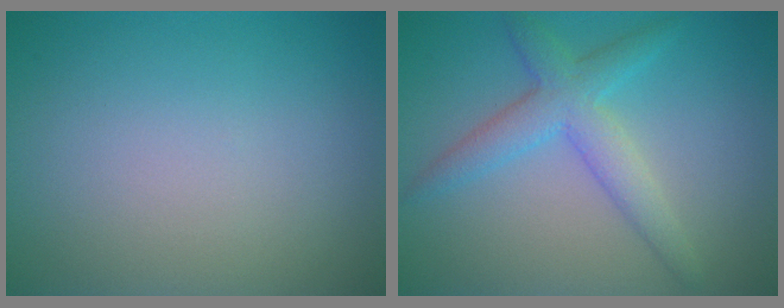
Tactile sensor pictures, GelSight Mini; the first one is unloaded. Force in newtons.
{"total": 3.9, "press": 3.9, "slide": 0.2}